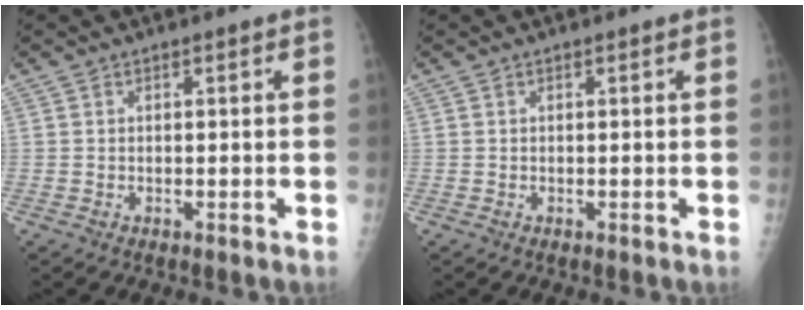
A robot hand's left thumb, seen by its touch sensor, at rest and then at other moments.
{"total": 0.0}